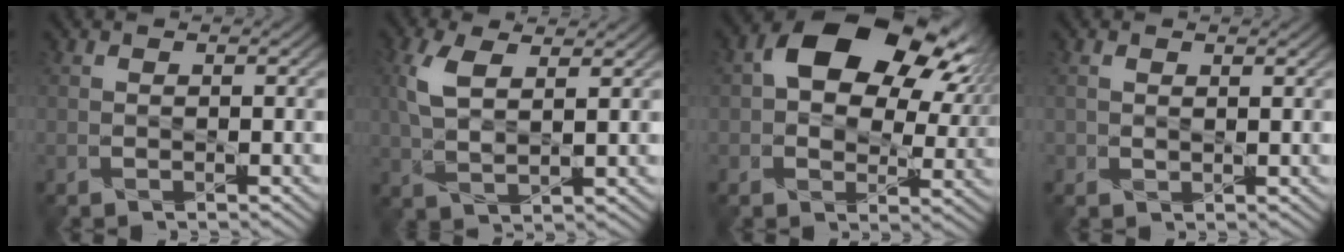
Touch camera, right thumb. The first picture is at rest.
{"total": 5.8, "force": [2.5, 2.2, 4.6], "torque": [-0.115, 0.006, 0.046]}
{"total": 15.5, "force": [5.9, 9.9, 10.4], "torque": [-0.168, 0.005, 0.105]}
{"total": 1.0, "force": [0.7, 0.6, 0.3], "torque": [-0.008, -0.001, 0.013]}